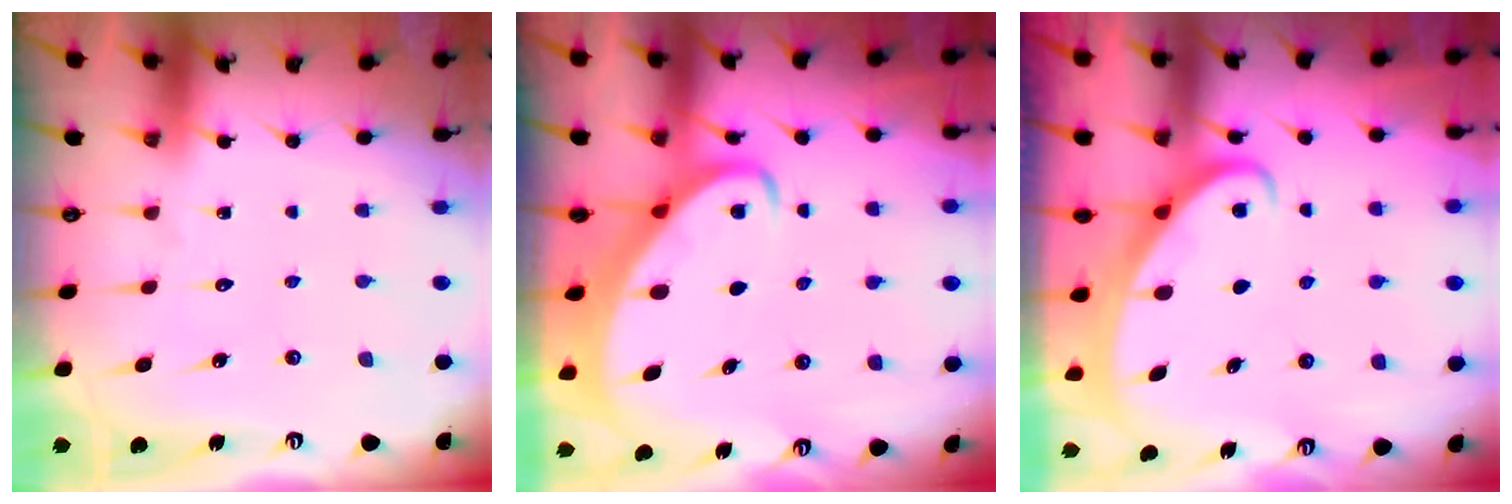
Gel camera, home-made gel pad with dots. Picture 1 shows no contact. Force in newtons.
{"total": 3.3, "press": 3.2, "slide": 0.3}
{"total": 2.5, "press": 2.5, "slide": 0.3}